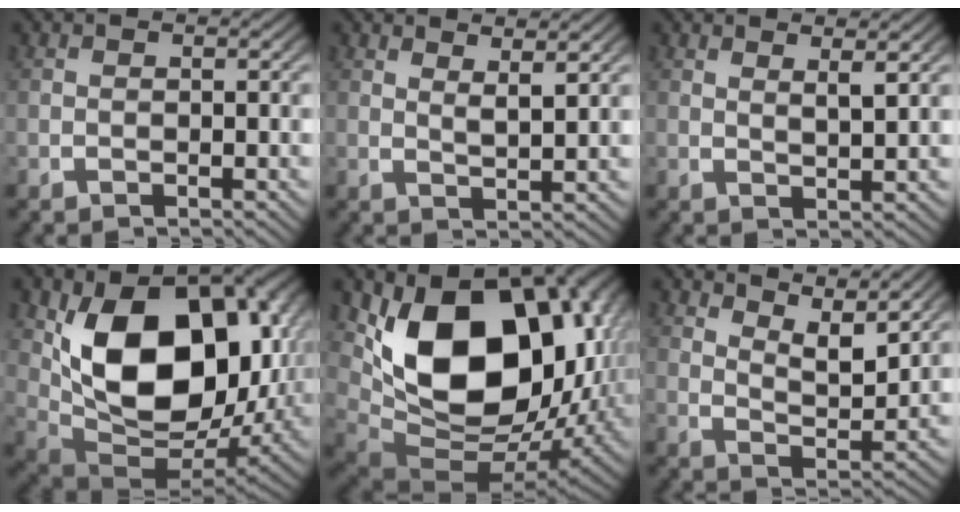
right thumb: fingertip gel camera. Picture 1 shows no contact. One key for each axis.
{"total": 2.7, "fx": 2.4, "fy": 0.4, "fz": 1.2, "tx": -0.021, "ty": -0.003, "tz": 0.046}
{"total": 2.2, "fx": 1.9, "fy": 0.2, "fz": 1.0, "tx": -0.019, "ty": -0.003, "tz": 0.038}
{"total": 17.9, "fx": -0.1, "fy": 11.6, "fz": 13.7, "tx": -0.262, "ty": -0.058, "tz": 0.024}
{"total": 20.0, "fx": -0.2, "fy": 13.1, "fz": 15.0, "tx": -0.291, "ty": -0.068, "tz": 0.028}
{"total": 5.0, "fx": 3.7, "fy": 1.5, "fz": 2.9, "tx": -0.054, "ty": -0.011, "tz": 0.068}